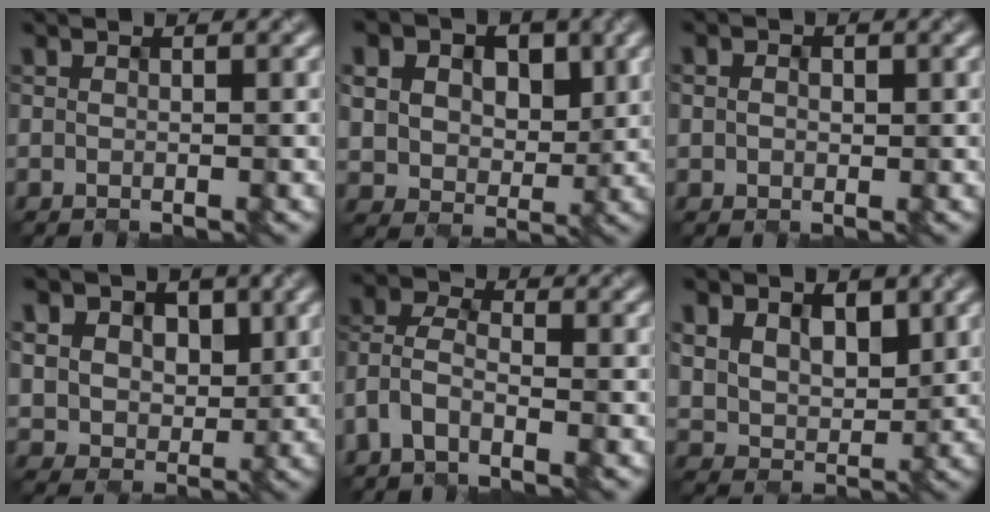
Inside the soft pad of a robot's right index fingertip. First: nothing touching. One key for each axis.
{"total": 11.0, "fx": 4.1, "fy": 8.6, "fz": 5.5, "tx": -0.109, "ty": 0.020, "tz": 0.070}
{"total": 1.4, "fx": 0.0, "fy": 1.3, "fz": 0.5, "tx": -0.010, "ty": 0.002, "tz": -0.001}
{"total": 8.1, "fx": 3.0, "fy": 6.6, "fz": 3.6, "tx": -0.082, "ty": 0.013, "tz": 0.045}
{"total": 3.9, "fx": -2.5, "fy": 1.9, "fz": 2.4, "tx": -0.056, "ty": 0.009, "tz": -0.063}
{"total": 7.1, "fx": 2.3, "fy": 5.4, "fz": 3.9, "tx": -0.088, "ty": 0.009, "tz": 0.036}